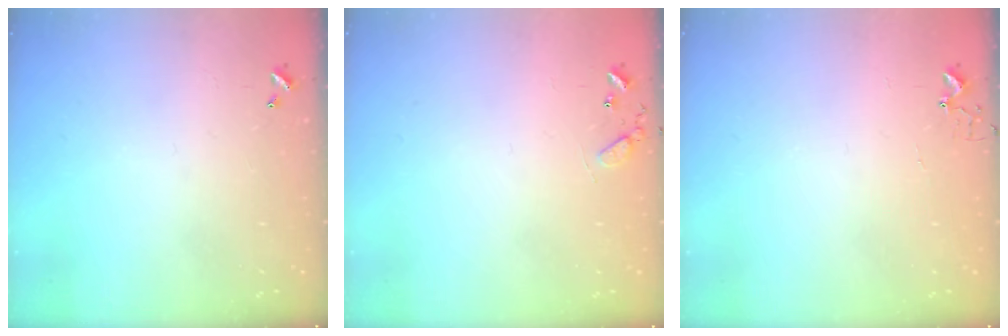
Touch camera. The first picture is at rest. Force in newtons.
{"total": 7.7, "press": 7.6, "slide": 0.5}
{"total": 3.8, "press": 3.8, "slide": 0.3}